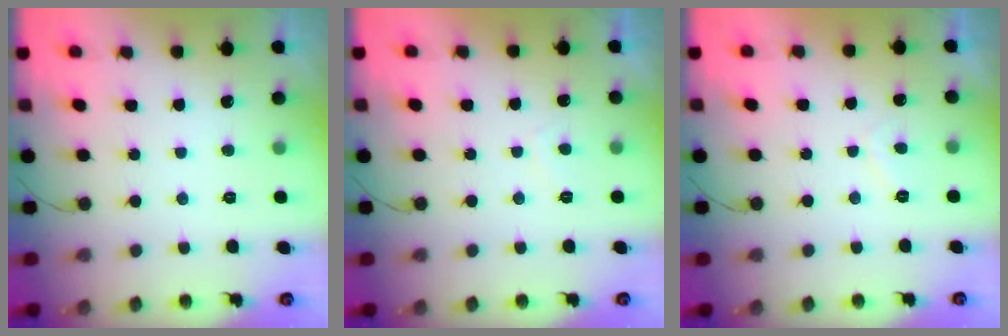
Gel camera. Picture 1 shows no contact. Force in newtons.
{"total": 1.1, "press": 0.9, "slide": 0.6}
{"total": 1.1, "press": 0.9, "slide": 0.6}